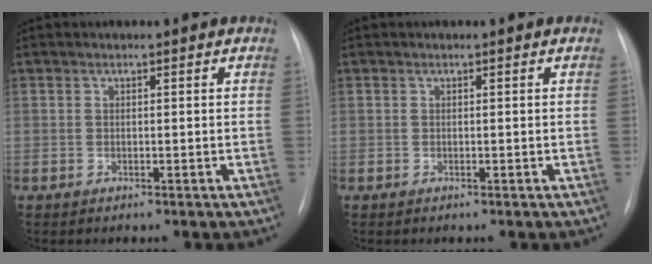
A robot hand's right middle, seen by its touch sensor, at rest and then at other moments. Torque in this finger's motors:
{"motor_torque": [0.00, 0.00, -0.01, 0.00]}